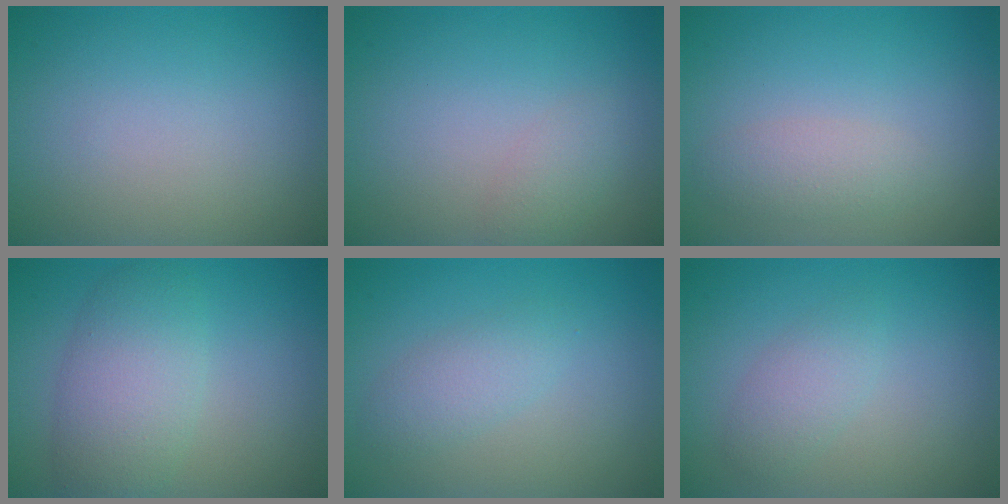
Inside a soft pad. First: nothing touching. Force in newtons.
{"total": 1.4, "press": 1.4, "slide": 0.1}
{"total": 1.9, "press": 1.9, "slide": 0.0}
{"total": 5.1, "press": 5.1, "slide": 0.5}
{"total": 2.2, "press": 2.2, "slide": 0.0}
{"total": 1.9, "press": 1.9, "slide": 0.1}